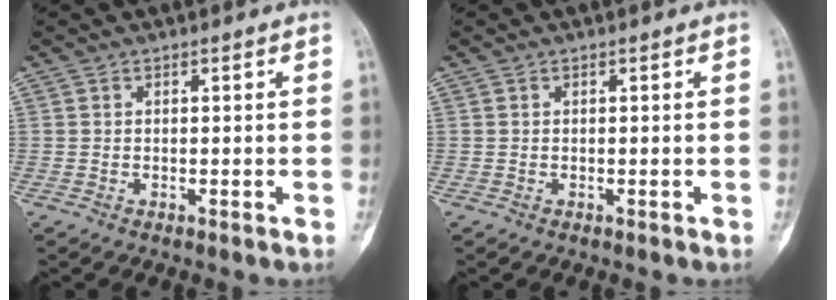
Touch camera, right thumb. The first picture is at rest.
{"total": 0.0}